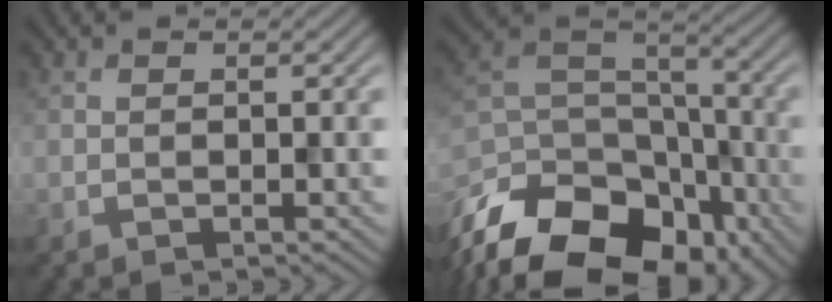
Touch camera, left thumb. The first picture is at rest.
{"total": 20.0, "force": [-12.8, 11.8, 10.0], "torque": [-0.238, -0.044, -0.192]}